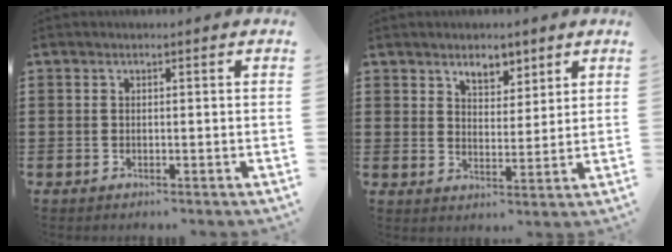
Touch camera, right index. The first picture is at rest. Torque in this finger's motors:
{"motor_torque": [0.09, 0.07, 0.15, 0.05]}